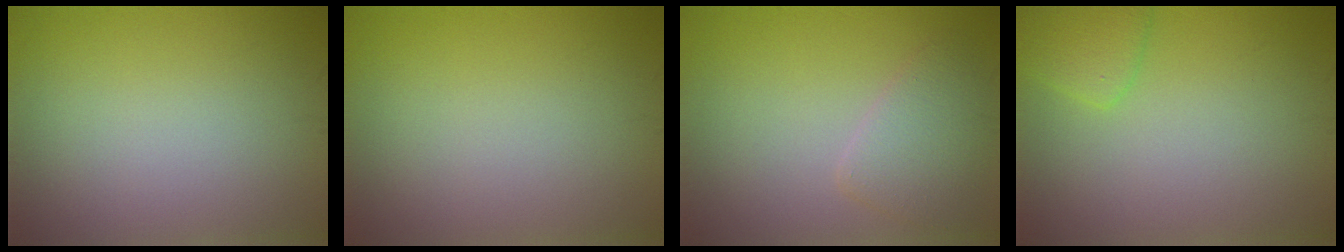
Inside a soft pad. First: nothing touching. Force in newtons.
{"total": 0.0}
{"total": 2.9, "press": 2.9, "slide": 0.2}
{"total": 2.4, "press": 2.4, "slide": 0.2}